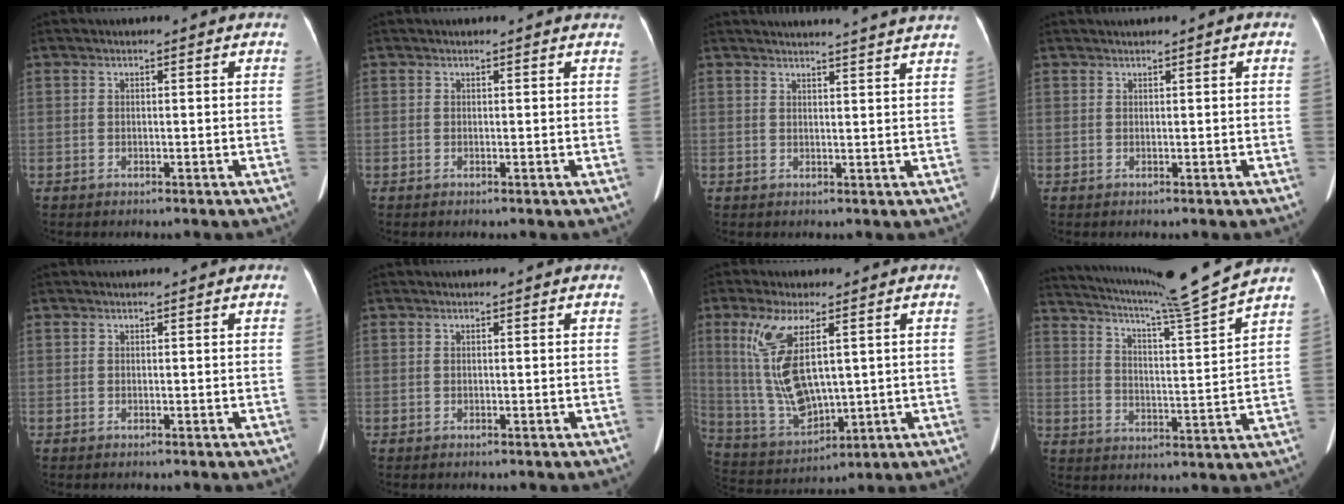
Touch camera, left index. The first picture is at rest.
{"total": 1.0, "force": [0.9, 0.2, 0.1], "torque": [-0.009, -0.002, -0.001]}
{"total": 12.7, "force": [12.0, -1.1, 3.9], "torque": [-0.052, -0.020, 0.130]}
{"total": 0.8, "force": [0.4, 0.0, 0.7], "torque": [-0.010, 0.013, 0.007]}
{"total": 0.0}
{"total": 0.0}
{"total": 12.2, "force": [3.0, 4.4, 11.0], "torque": [-0.246, -0.005, 0.075]}
{"total": 14.6, "force": [13.2, -3.1, 5.4], "torque": [-0.101, -0.042, 0.196]}